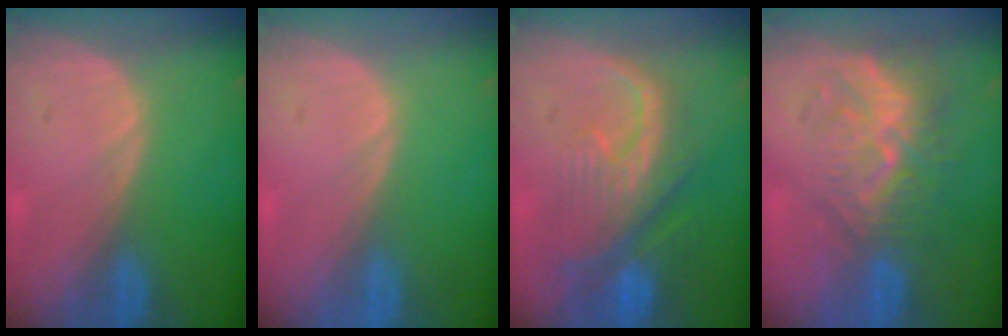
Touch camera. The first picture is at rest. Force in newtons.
{"total": 0.0}
{"total": 10.3, "press": 9.1, "slide": 4.9}
{"total": 10.0, "press": 8.7, "slide": 5.1}